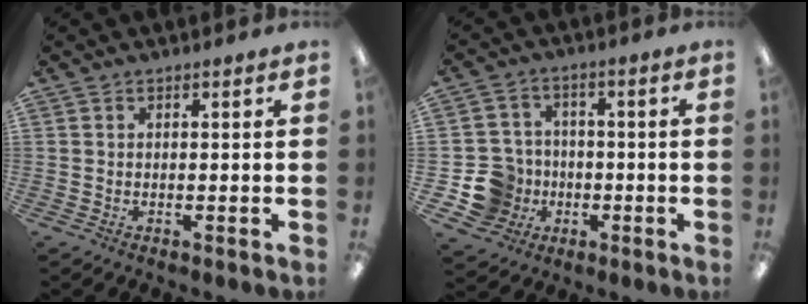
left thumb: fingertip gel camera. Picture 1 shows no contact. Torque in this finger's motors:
{"motor_torque": [-0.09, 0.12, -0.02, 0.02, 0.00]}